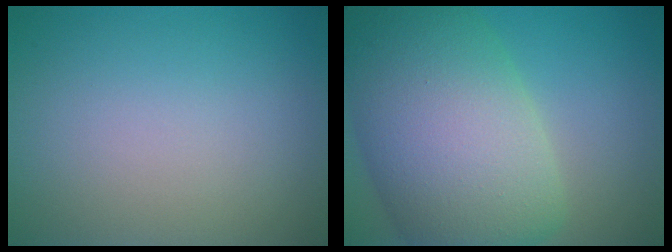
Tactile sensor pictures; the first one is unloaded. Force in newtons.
{"total": 13.5, "press": 13.4, "slide": 0.7}